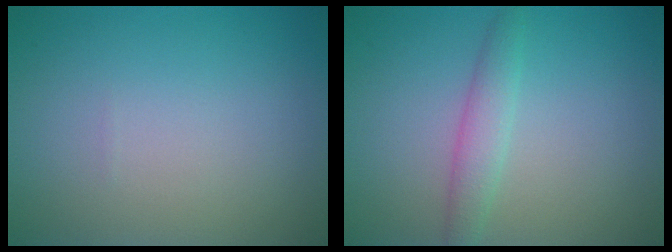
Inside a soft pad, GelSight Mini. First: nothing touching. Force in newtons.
{"total": 2.2, "press": 2.2, "slide": 0.0}